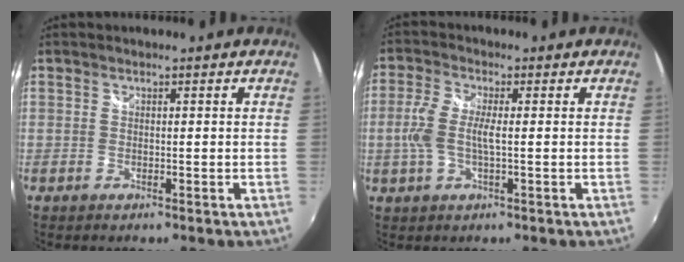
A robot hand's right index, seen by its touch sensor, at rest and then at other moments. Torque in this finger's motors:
{"motor_torque": [1.19, -0.15, 0.67, 0.15]}